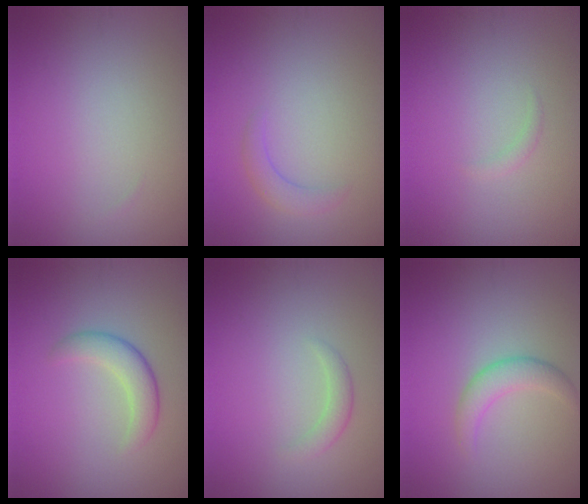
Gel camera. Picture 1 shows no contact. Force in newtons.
{"total": 1.6, "press": 1.6, "slide": 0.1}
{"total": 0.6, "press": 0.6, "slide": 0.1}
{"total": 2.8, "press": 2.8, "slide": 0.2}
{"total": 1.3, "press": 1.3, "slide": 0.1}
{"total": 2.4, "press": 2.4, "slide": 0.1}